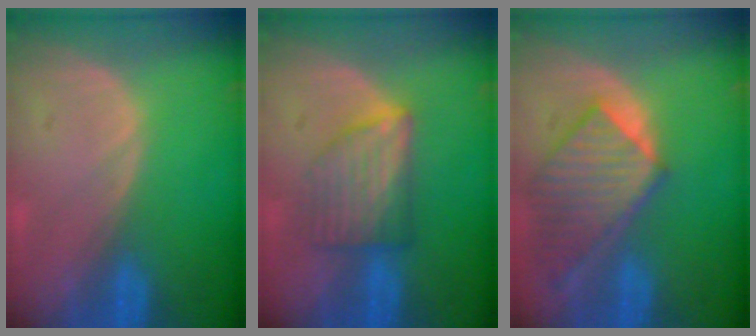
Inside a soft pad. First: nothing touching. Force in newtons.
{"total": 6.1, "press": 5.9, "slide": 1.3}
{"total": 9.1, "press": 8.1, "slide": 4.3}